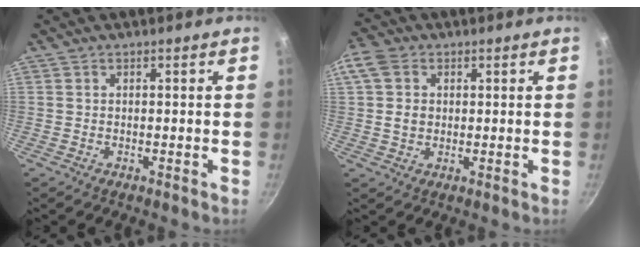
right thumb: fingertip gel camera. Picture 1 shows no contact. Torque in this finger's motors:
{"motor_torque": [-0.31, 0.64, 0.27, -0.27, 0.33]}